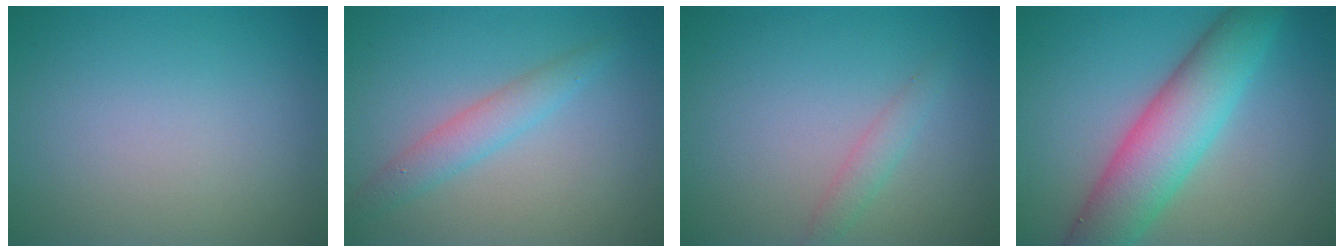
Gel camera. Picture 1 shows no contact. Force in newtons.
{"total": 2.5, "press": 2.5, "slide": 0.0}
{"total": 1.5, "press": 1.5, "slide": 0.0}
{"total": 7.9, "press": 7.9, "slide": 0.3}